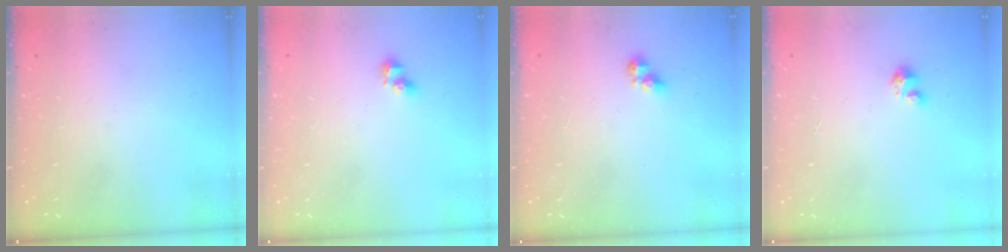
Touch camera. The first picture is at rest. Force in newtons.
{"total": 2.7, "press": 2.5, "slide": 1.0}
{"total": 4.9, "press": 4.8, "slide": 0.6}
{"total": 1.8, "press": 1.8, "slide": 0.1}